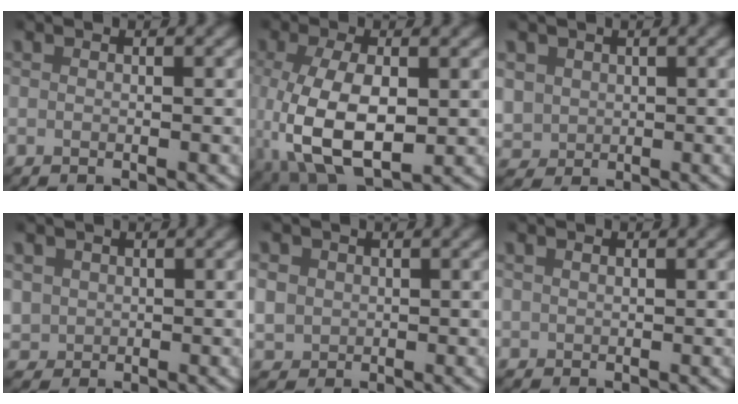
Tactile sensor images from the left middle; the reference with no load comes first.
{"total": 9.2, "force": [-1.6, 5.5, 7.1], "torque": [-0.174, -0.041, 0.000]}
{"total": 4.8, "force": [0.9, 4.5, 1.6], "torque": [-0.057, -0.017, 0.026]}
{"total": 3.7, "force": [0.8, 3.4, 1.1], "torque": [-0.043, -0.013, 0.024]}
{"total": 4.0, "force": [0.4, 3.7, 1.4], "torque": [-0.044, -0.009, 0.013]}
{"total": 1.3, "force": [0.7, 1.1, 0.3], "torque": [-0.003, 0.000, 0.014]}